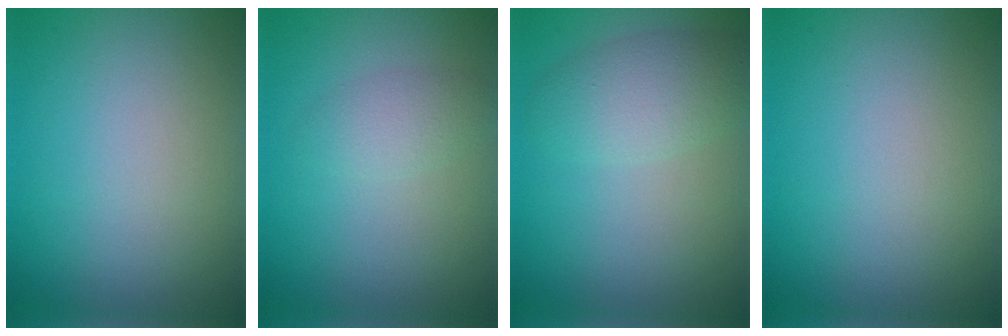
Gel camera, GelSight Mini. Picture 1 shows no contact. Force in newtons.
{"total": 1.7, "press": 1.7, "slide": 0.0}
{"total": 3.4, "press": 3.4, "slide": 0.2}
{"total": 0.0}